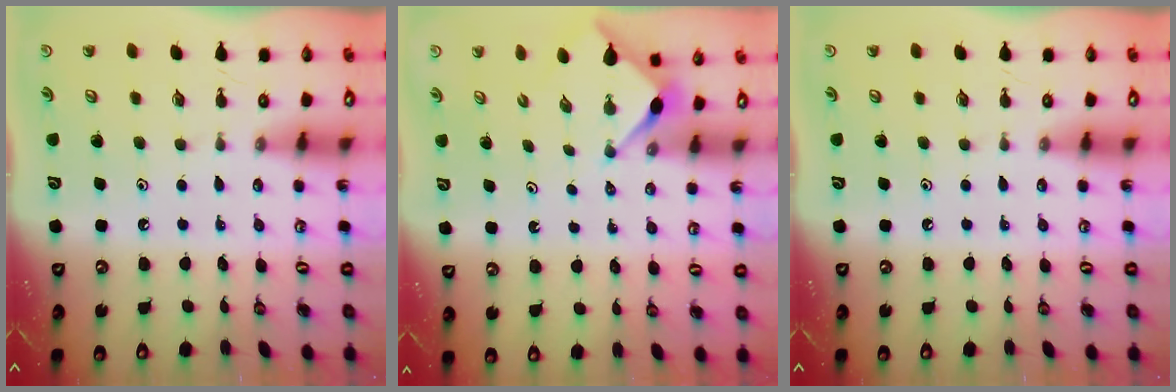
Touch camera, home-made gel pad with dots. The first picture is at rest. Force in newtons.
{"total": 2.9, "press": 2.9, "slide": 0.3}
{"total": 0.0}